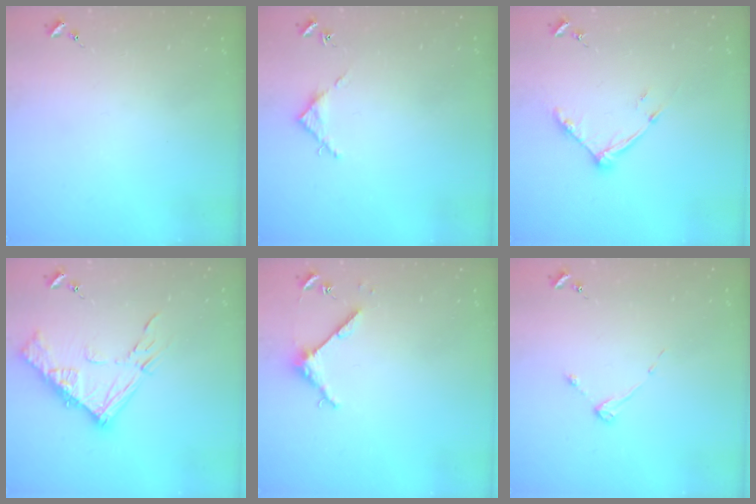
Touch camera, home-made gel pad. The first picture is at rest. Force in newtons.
{"total": 3.6, "press": 3.6, "slide": 0.3}
{"total": 9.0, "press": 9.0, "slide": 0.7}
{"total": 14.5, "press": 14.4, "slide": 1.6}
{"total": 4.5, "press": 4.5, "slide": 0.5}
{"total": 3.1, "press": 3.1, "slide": 0.4}